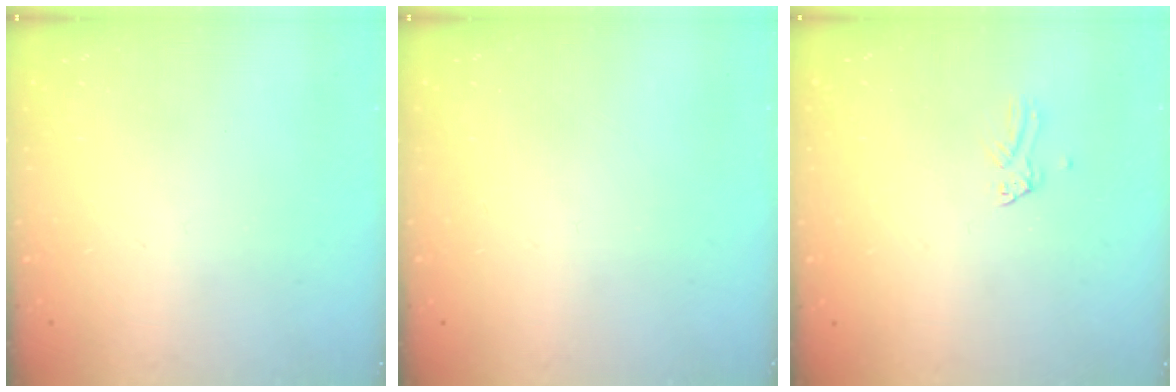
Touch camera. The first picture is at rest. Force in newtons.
{"total": 0.0}
{"total": 0.0}